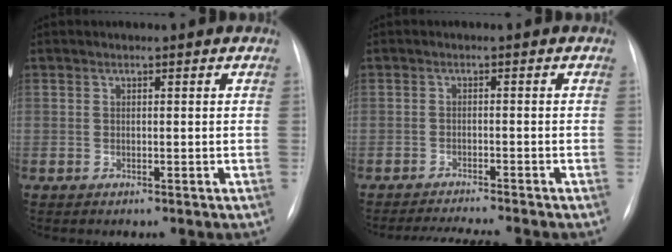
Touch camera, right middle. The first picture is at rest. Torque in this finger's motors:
{"motor_torque": [0.03, -0.04, 0.00, 0.00]}